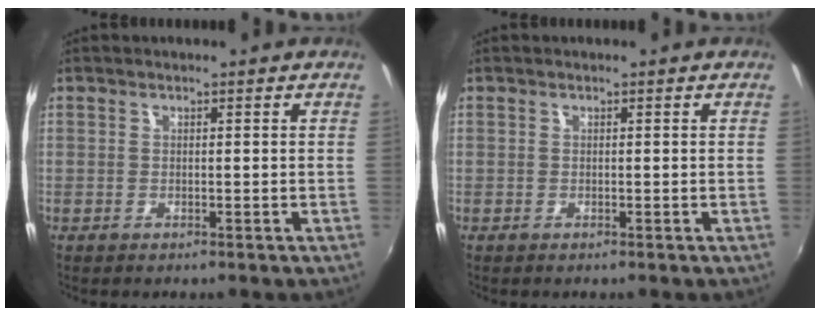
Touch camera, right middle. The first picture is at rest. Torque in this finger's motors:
{"motor_torque": [0.28, 0.05, 0.02, 0.01]}